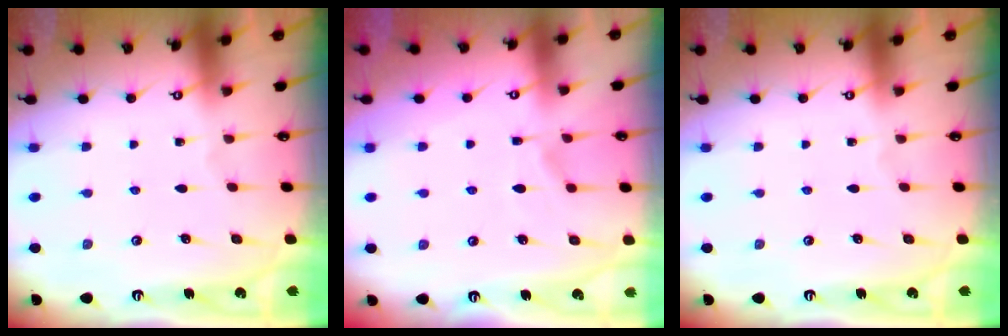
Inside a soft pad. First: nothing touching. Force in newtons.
{"total": 1.7, "press": 1.1, "slide": 1.2}
{"total": 0.0}